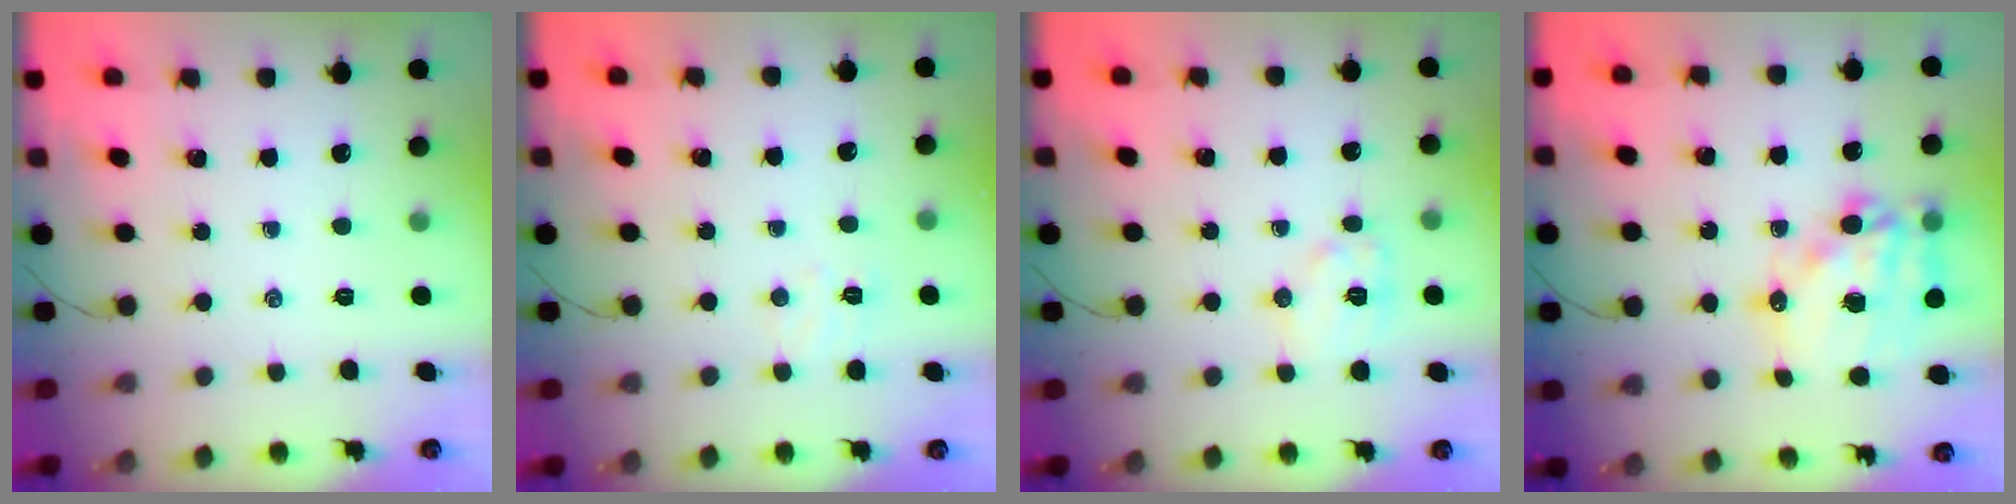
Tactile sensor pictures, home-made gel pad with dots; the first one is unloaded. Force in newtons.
{"total": 5.0, "press": 4.9, "slide": 1.2}
{"total": 7.7, "press": 7.7, "slide": 0.2}
{"total": 17.6, "press": 17.1, "slide": 3.9}